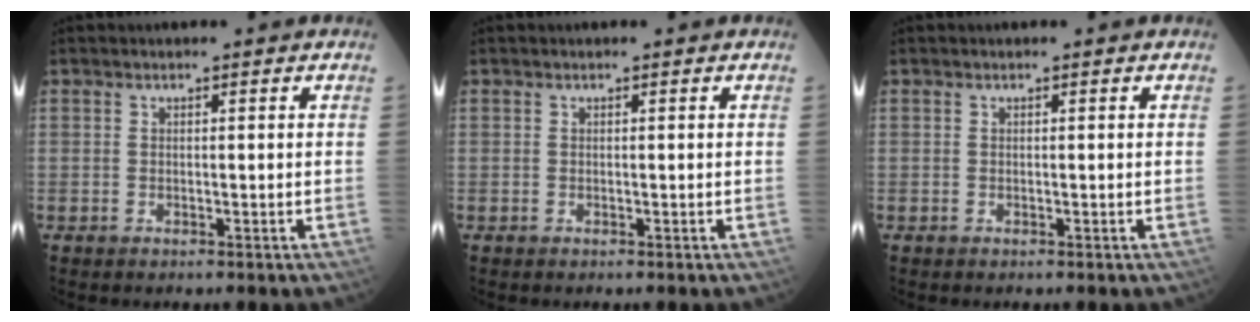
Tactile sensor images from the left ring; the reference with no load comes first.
{"total": 0.0}
{"total": 0.0}